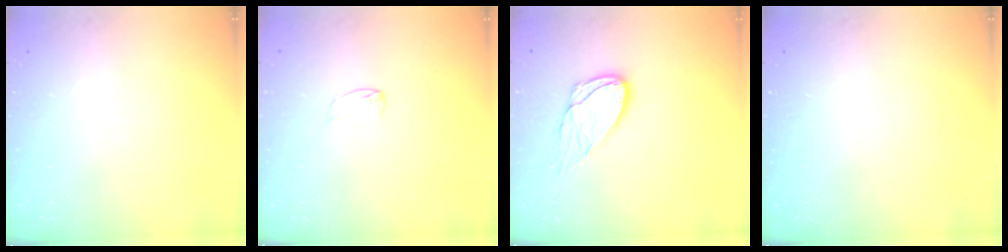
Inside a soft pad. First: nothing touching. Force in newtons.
{"total": 2.0, "press": 2.0, "slide": 0.2}
{"total": 10.2, "press": 10.2, "slide": 0.9}
{"total": 0.0}